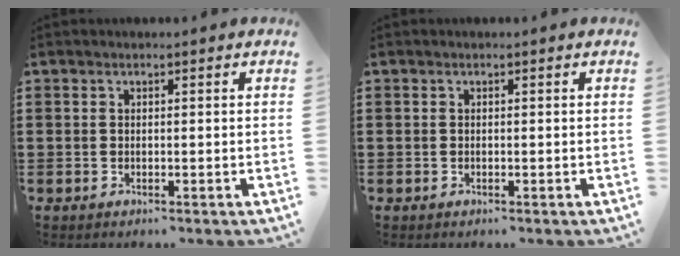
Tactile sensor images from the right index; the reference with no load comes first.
{"total": 0.0}